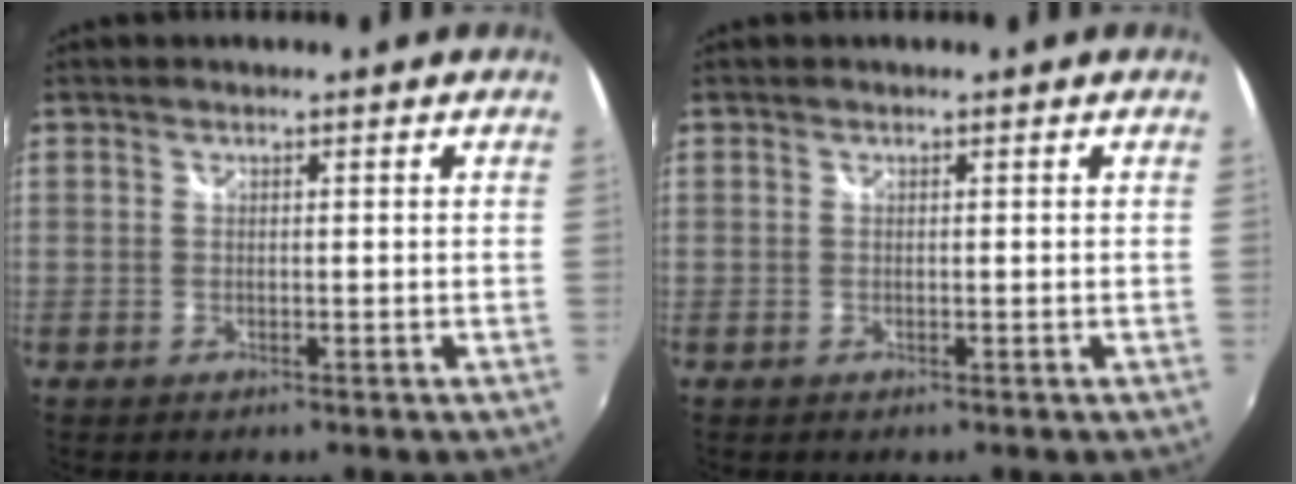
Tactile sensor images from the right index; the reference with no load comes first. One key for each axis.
{"total": 0.0}